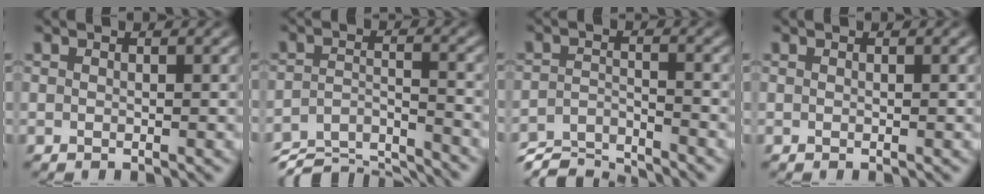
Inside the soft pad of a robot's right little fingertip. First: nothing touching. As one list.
[{"total": 7.5, "force": [-5.6, 3.5, 3.5], "torque": [-0.049, -0.038, -0.086]}, {"total": 5.7, "force": [-4.9, 1.8, 2.3], "torque": [-0.030, -0.023, -0.075]}, {"total": 0.0}]